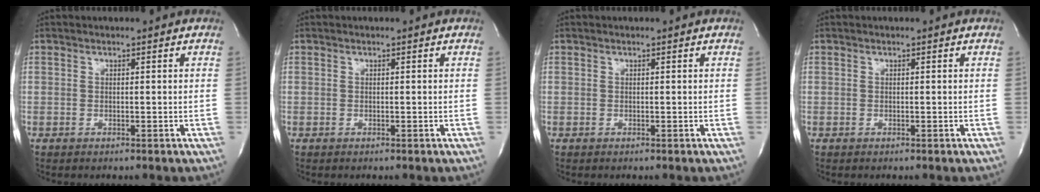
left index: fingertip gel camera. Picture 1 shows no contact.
{"total": 0.0}
{"total": 0.0}
{"total": 0.0}